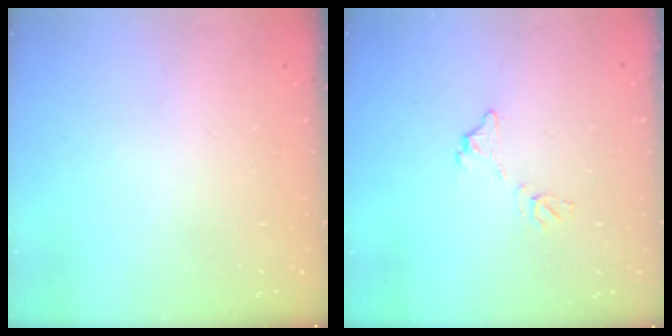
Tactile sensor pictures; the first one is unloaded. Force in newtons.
{"total": 6.6, "press": 6.6, "slide": 0.4}